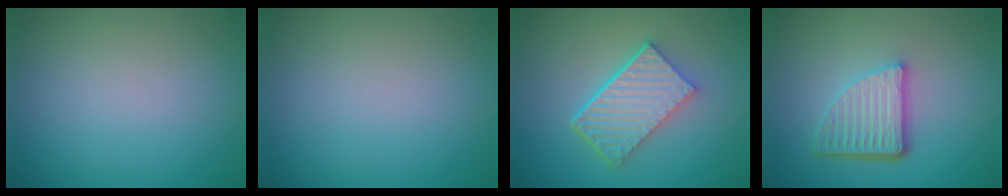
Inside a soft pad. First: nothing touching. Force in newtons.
{"total": 0.0}
{"total": 6.0, "press": 4.3, "slide": 4.1}
{"total": 5.2, "press": 3.6, "slide": 3.7}